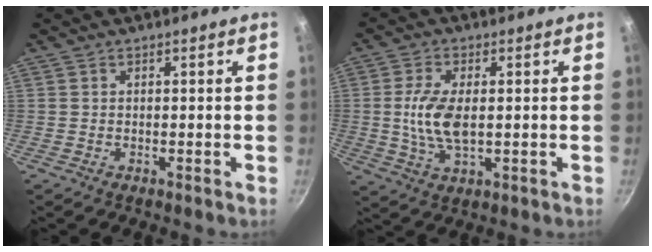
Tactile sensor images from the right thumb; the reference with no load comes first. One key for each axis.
{"total": 8.6, "fx": 0.2, "fy": 4.2, "fz": 7.4, "tx": -0.151, "ty": -0.003, "tz": 0.003}